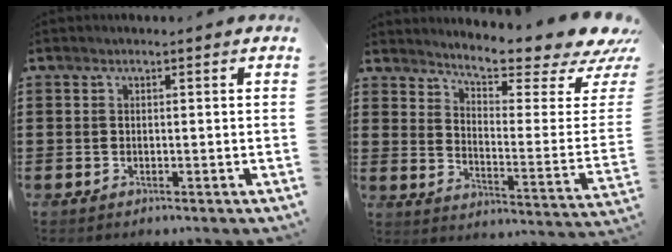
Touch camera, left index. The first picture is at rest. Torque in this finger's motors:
{"motor_torque": [2.14, 0.00, 0.26, 0.09]}